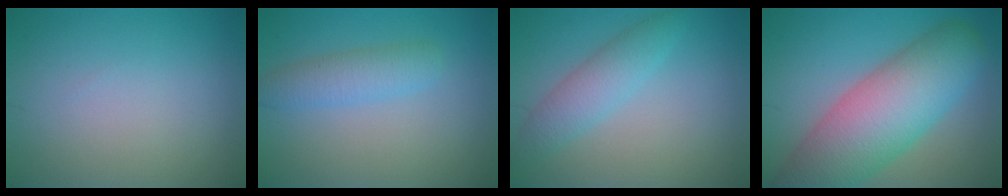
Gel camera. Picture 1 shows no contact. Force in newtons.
{"total": 2.8, "press": 2.8, "slide": 0.1}
{"total": 2.4, "press": 2.4, "slide": 0.2}
{"total": 10.8, "press": 10.8, "slide": 0.5}